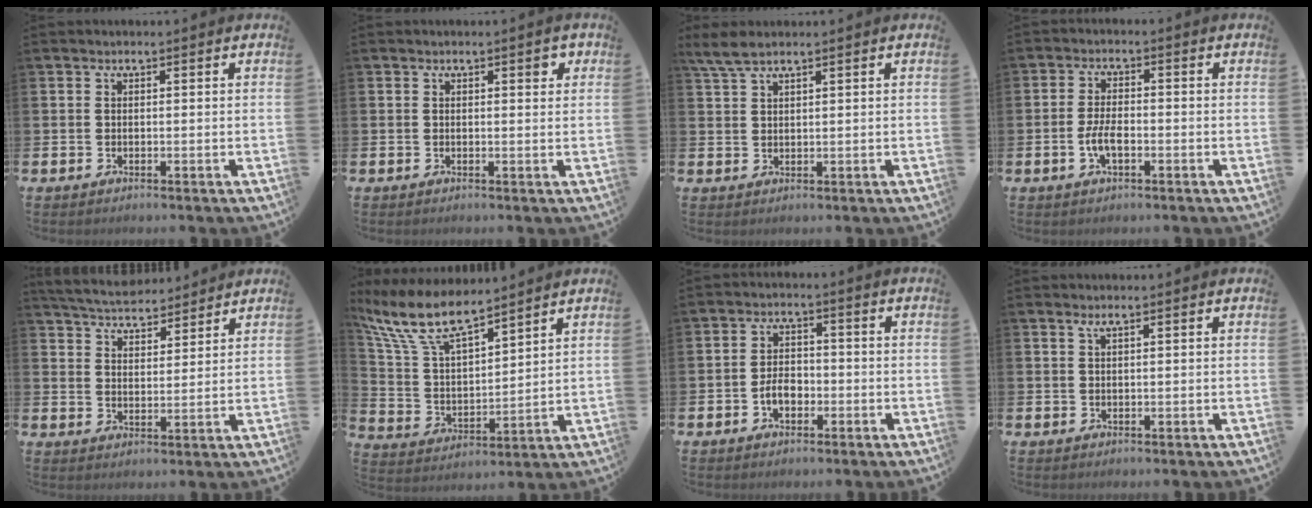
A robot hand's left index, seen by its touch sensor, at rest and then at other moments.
{"total": 1.4, "force": [0.7, 0.5, 1.1], "torque": [-0.008, 0.001, 0.008]}
{"total": 3.5, "force": [2.7, 0.8, 2.0], "torque": [-0.048, 0.003, 0.051]}
{"total": 3.7, "force": [-1.1, 1.6, 3.1], "torque": [-0.062, 0.002, -0.021]}
{"total": 5.2, "force": [5.1, 0.9, 0.4], "torque": [-0.034, -0.027, 0.092]}
{"total": 10.2, "force": [8.8, 2.3, 4.6], "torque": [-0.128, -0.041, 0.158]}
{"total": 3.4, "force": [-1.4, 2.2, 2.2], "torque": [-0.034, 0.000, -0.029]}
{"total": 0.7, "force": [0.5, 0.0, 0.5], "torque": [-0.012, 0.001, 0.011]}